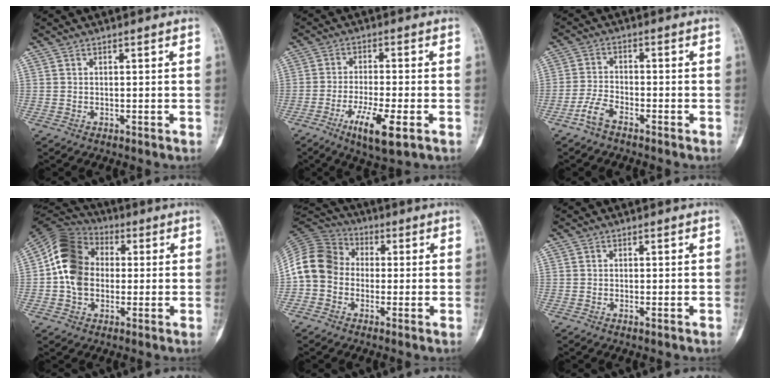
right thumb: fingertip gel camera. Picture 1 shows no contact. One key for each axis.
{"total": 9.0, "fx": -4.0, "fy": 1.9, "fz": 7.8, "tx": -0.152, "ty": -0.001, "tz": -0.066}
{"total": 4.0, "fx": -2.9, "fy": 1.4, "fz": 2.4, "tx": -0.055, "ty": 0.018, "tz": -0.061}
{"total": 12.7, "fx": 0.2, "fy": 10.0, "fz": 7.8, "tx": -0.130, "ty": 0.028, "tz": -0.009}
{"total": 11.0, "fx": -1.1, "fy": 9.5, "fz": 5.6, "tx": -0.097, "ty": 0.032, "tz": -0.035}
{"total": 0.7, "fx": -0.3, "fy": 0.1, "fz": 0.6, "tx": -0.012, "ty": -0.001, "tz": -0.004}